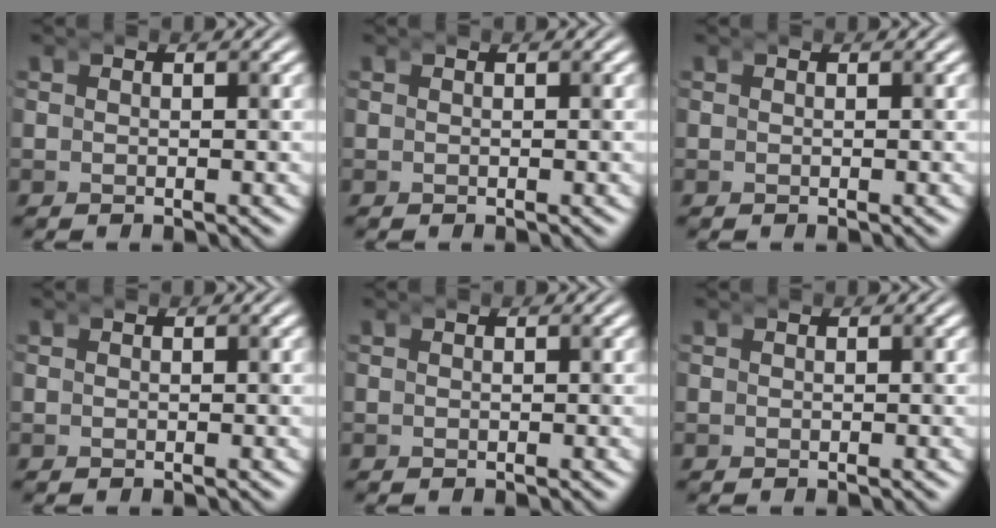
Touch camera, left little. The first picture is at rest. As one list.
[{"total": 0.0}, {"total": 0.0}, {"total": 0.0}, {"total": 0.0}, {"total": 0.0}]